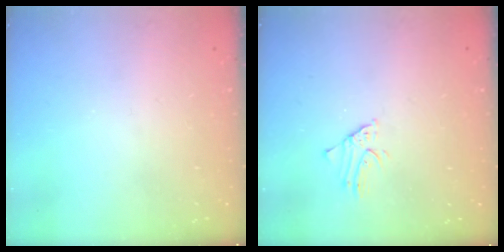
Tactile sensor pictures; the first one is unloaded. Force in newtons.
{"total": 1.5, "press": 1.5, "slide": 0.1}